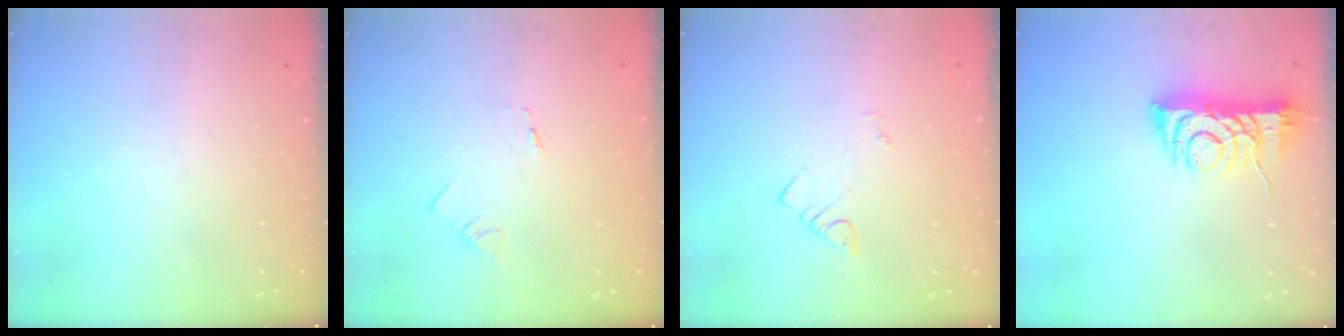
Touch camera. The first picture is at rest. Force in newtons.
{"total": 1.3, "press": 1.2, "slide": 0.1}
{"total": 2.1, "press": 2.1, "slide": 0.4}
{"total": 7.6, "press": 7.5, "slide": 1.2}